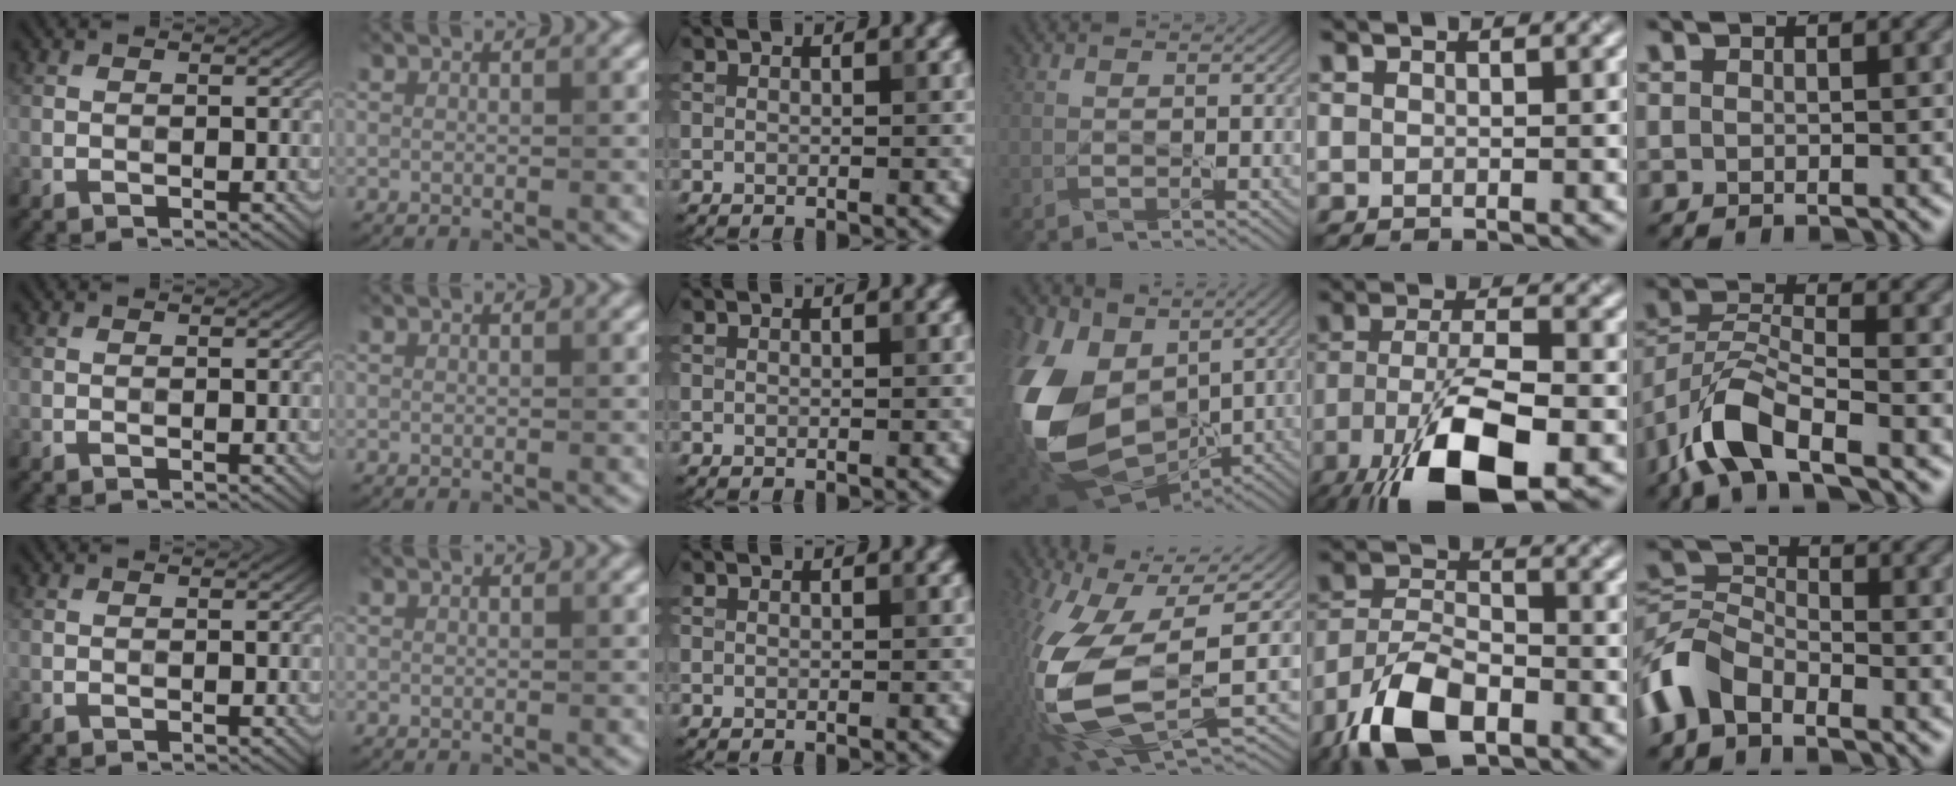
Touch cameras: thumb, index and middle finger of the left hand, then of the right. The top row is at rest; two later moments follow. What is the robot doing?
{"motion": "lift_and_place", "object": "knife"}